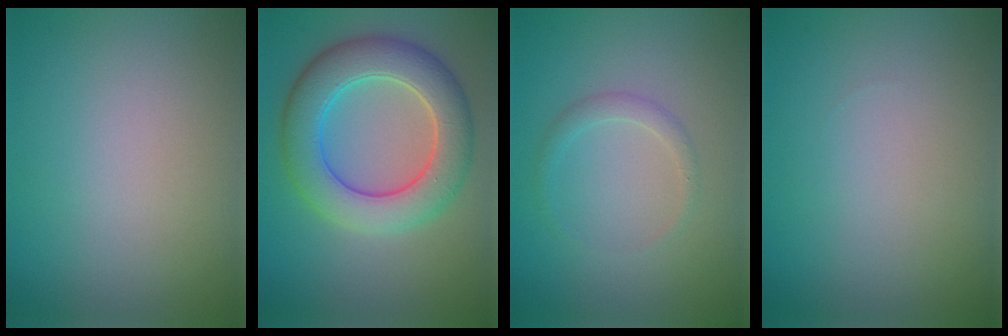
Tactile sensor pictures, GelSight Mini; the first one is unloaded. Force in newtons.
{"total": 7.5, "press": 7.5, "slide": 0.3}
{"total": 1.2, "press": 1.2, "slide": 0.0}
{"total": 0.0}